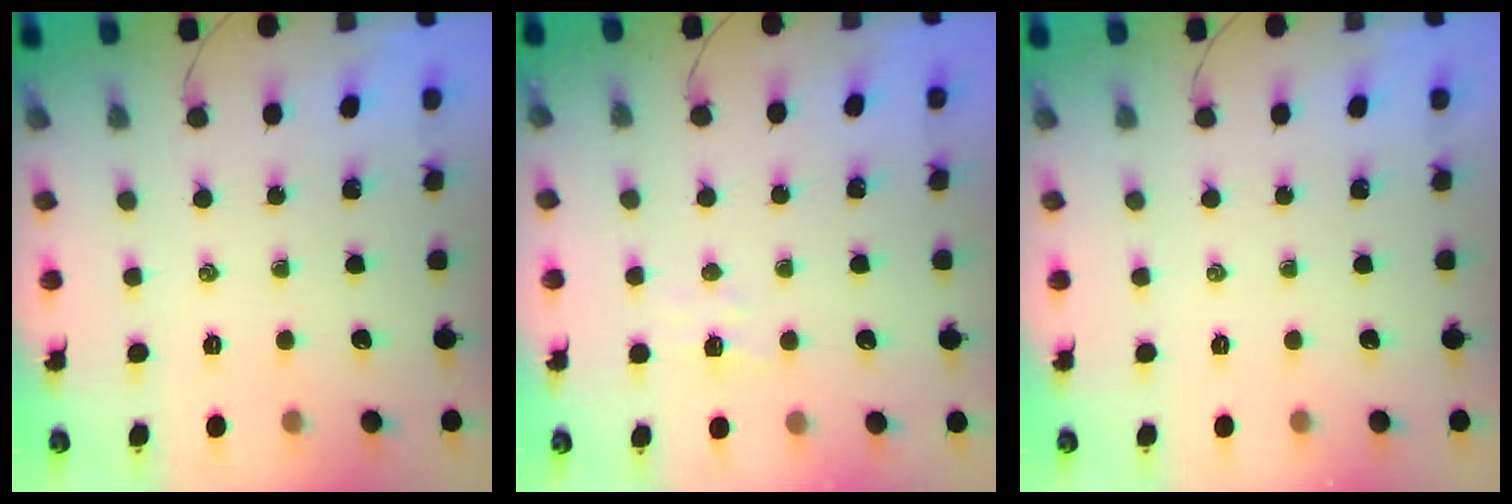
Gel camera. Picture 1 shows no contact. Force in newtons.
{"total": 3.0, "press": 2.9, "slide": 0.7}
{"total": 0.0}